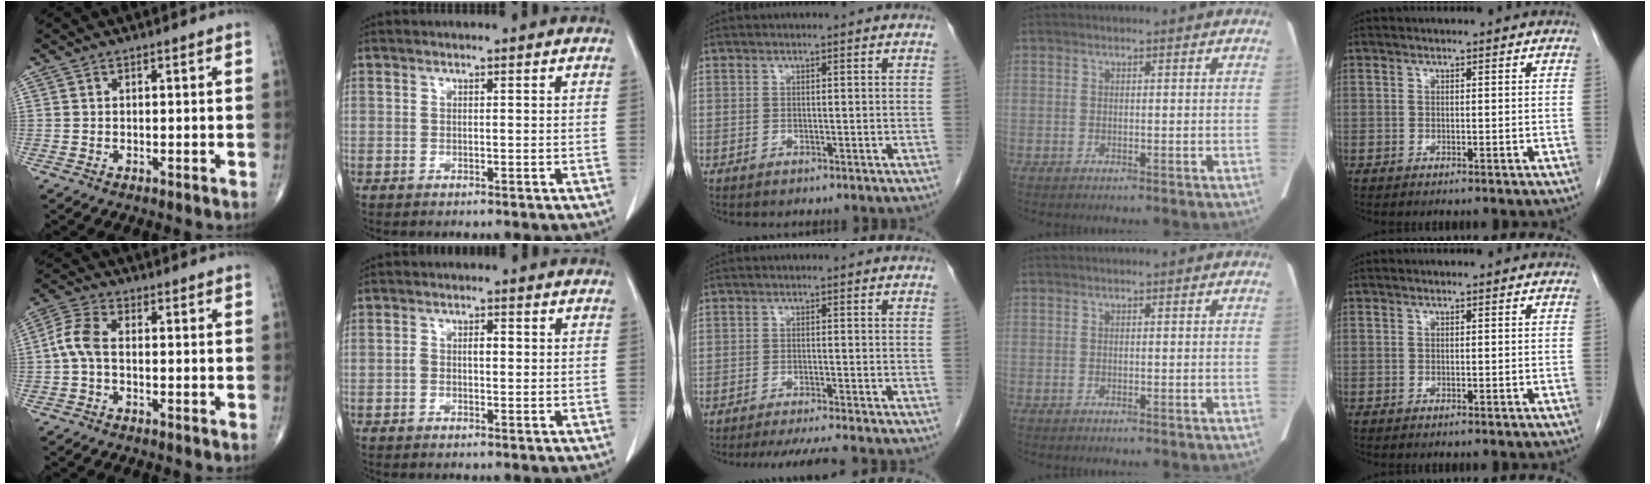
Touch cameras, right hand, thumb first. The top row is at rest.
{"thumb": {"total": 5.5, "force": [-0.6, 2.9, 4.6], "torque": [-0.106, 0.015, -0.022]}, "index": {"total": 2.3, "force": [0.0, 1.1, 2.0], "torque": [-0.038, 0.011, 0.001]}, "middle": {"total": 5.7, "force": [-5.2, -0.1, 2.4], "torque": [-0.028, -0.012, -0.080]}}